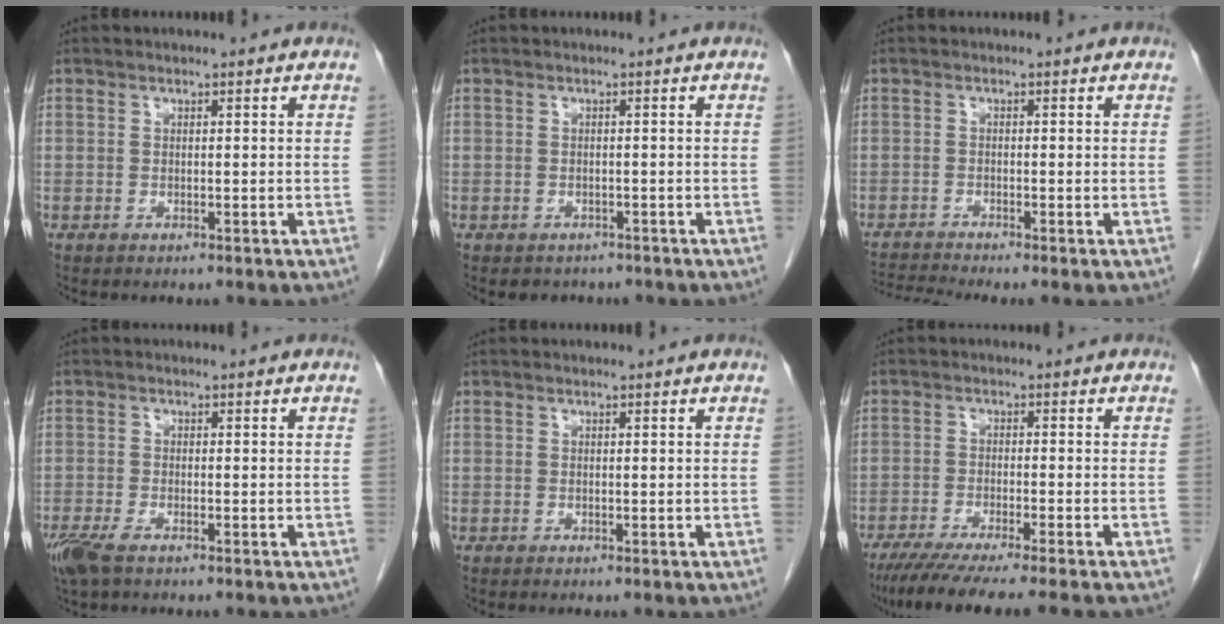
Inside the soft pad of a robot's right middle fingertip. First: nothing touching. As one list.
[{"total": 2.4, "force": [-1.9, 1.5, 0.1], "torque": [-0.005, 0.004, -0.026]}, {"total": 3.8, "force": [-3.3, -1.6, 0.9], "torque": [-0.025, -0.010, -0.064]}, {"total": 4.4, "force": [-3.1, 1.4, 2.9], "torque": [-0.065, -0.010, -0.055]}, {"total": 0.0}, {"total": 11.4, "force": [-9.5, -0.9, 6.1], "torque": [-0.075, -0.034, -0.147]}]